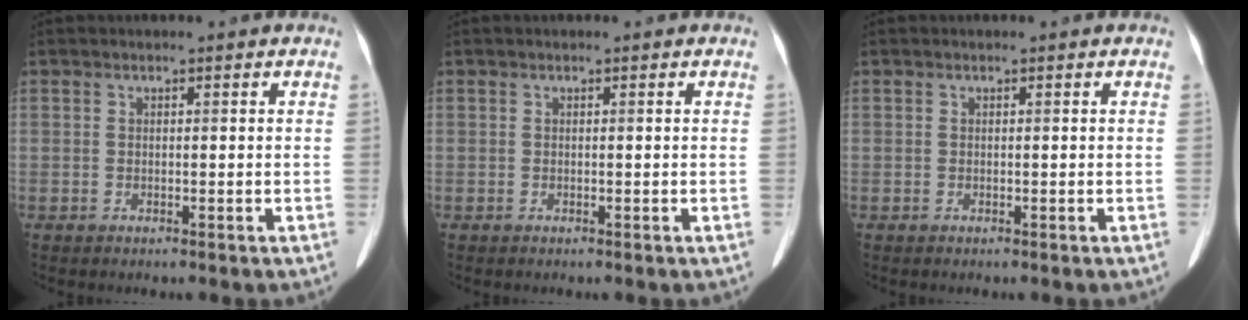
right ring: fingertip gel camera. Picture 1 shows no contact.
{"total": 0.0}
{"total": 0.0}